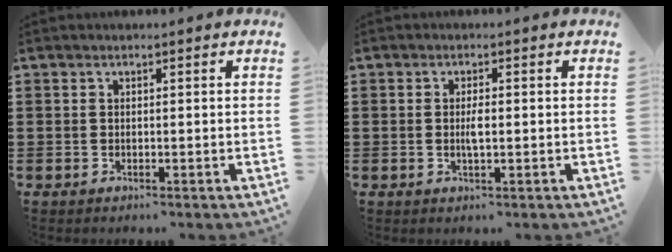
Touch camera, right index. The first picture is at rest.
{"total": 2.4, "force": [-0.1, 0.7, 2.3], "torque": [-0.050, -0.004, -0.004]}